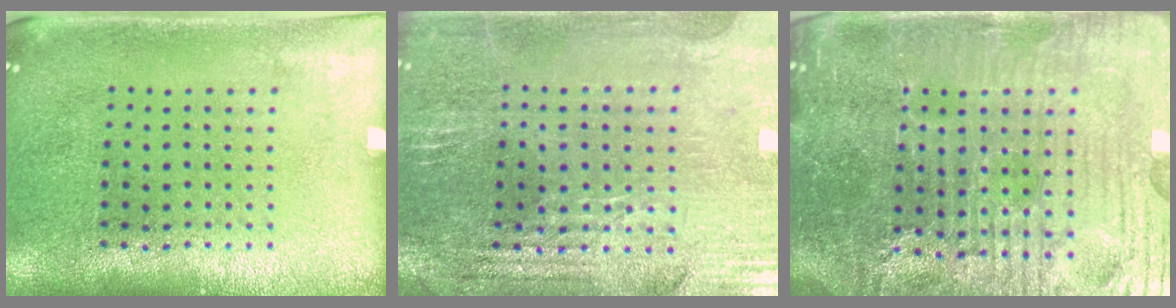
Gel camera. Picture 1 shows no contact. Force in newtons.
{"total": 2.9, "press": 2.8, "slide": 0.5}
{"total": 6.0, "press": 5.6, "slide": 2.3}